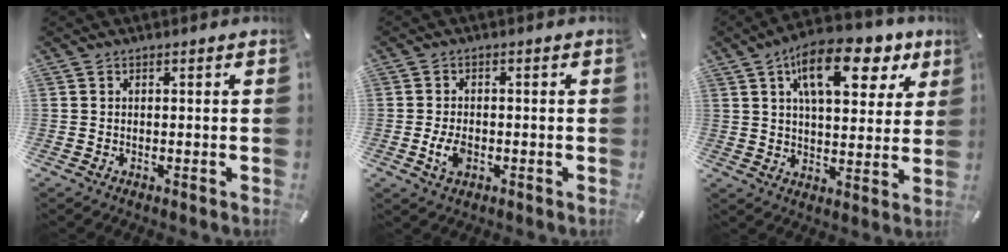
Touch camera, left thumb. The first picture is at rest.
{"total": 4.3, "force": [-1.2, 2.7, 3.2], "torque": [-0.081, -0.002, -0.026]}
{"total": 15.8, "force": [7.9, 7.8, 11.2], "torque": [-0.162, -0.026, 0.129]}